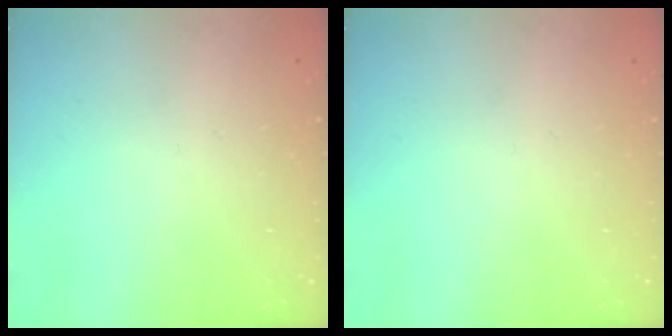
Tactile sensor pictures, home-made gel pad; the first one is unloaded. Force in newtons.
{"total": 0.0}